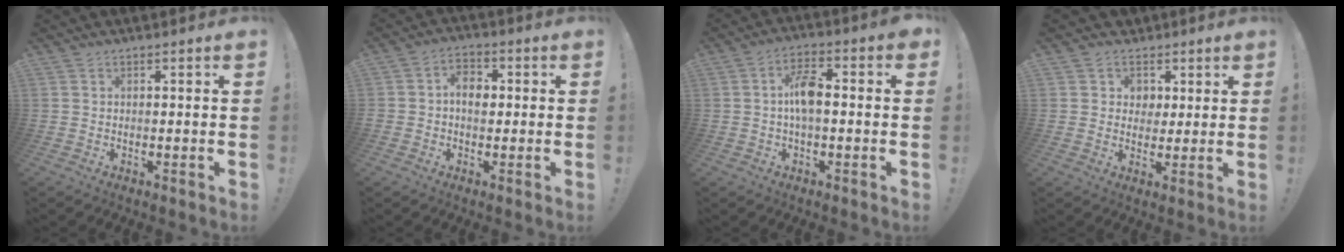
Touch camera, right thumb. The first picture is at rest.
{"total": 6.4, "force": [-0.1, 4.8, 4.2], "torque": [-0.066, 0.014, -0.002]}
{"total": 8.3, "force": [-0.3, 3.8, 7.4], "torque": [-0.121, 0.010, -0.007]}
{"total": 6.2, "force": [1.4, 6.0, 0.6], "torque": [-0.003, -0.011, 0.029]}